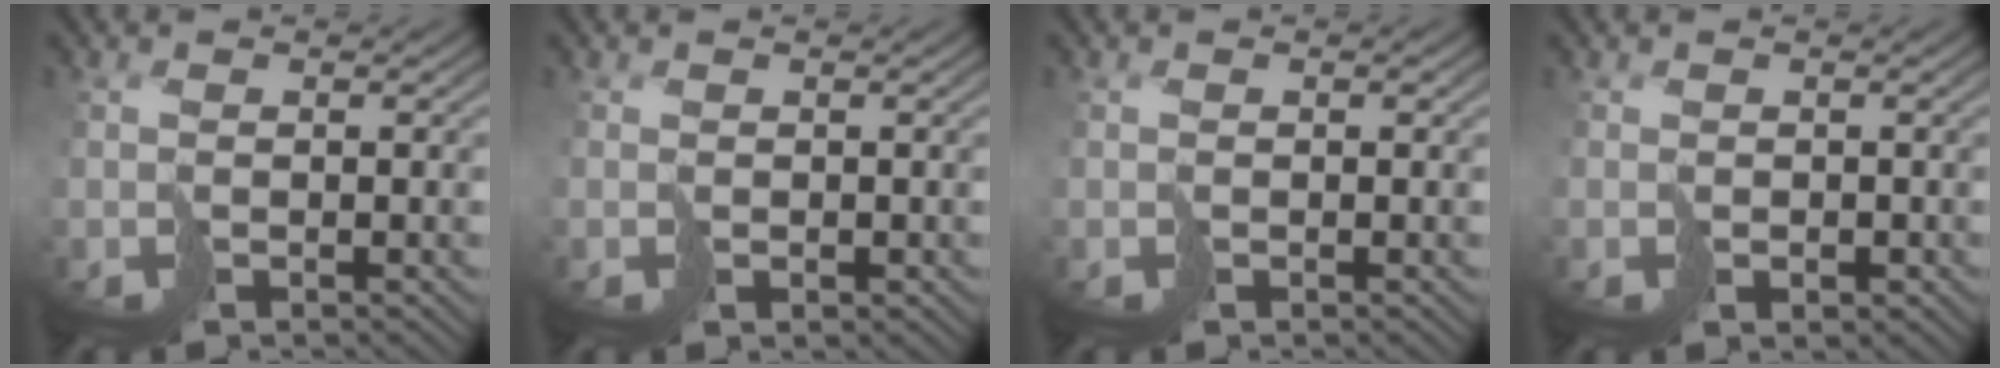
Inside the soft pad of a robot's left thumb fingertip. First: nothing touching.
{"total": 1.0, "force": [0.3, 0.8, 0.4], "torque": [-0.012, -0.002, 0.005]}
{"total": 0.6, "force": [0.1, 0.5, 0.4], "torque": [-0.007, 0.001, 0.000]}
{"total": 1.5, "force": [0.0, 1.3, 0.8], "torque": [-0.021, -0.007, -0.001]}